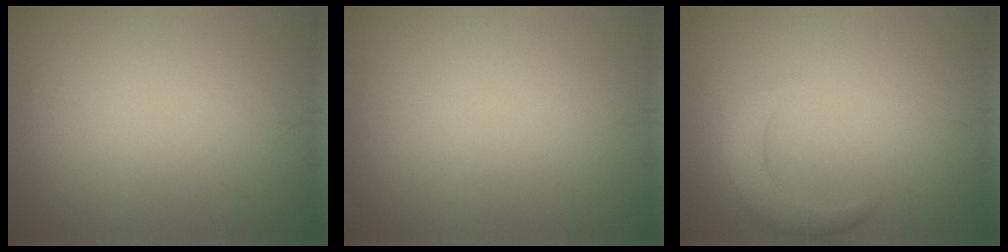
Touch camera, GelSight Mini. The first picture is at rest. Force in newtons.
{"total": 0.0}
{"total": 2.6, "press": 2.6, "slide": 0.2}